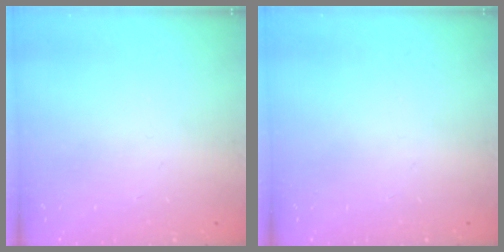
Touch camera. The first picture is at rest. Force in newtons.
{"total": 0.0}